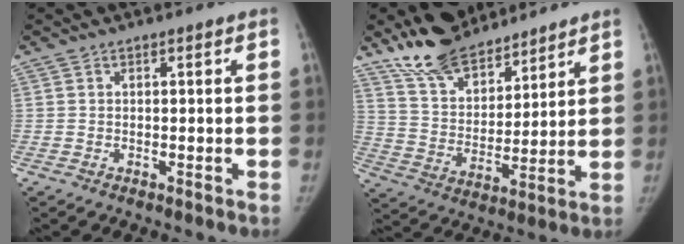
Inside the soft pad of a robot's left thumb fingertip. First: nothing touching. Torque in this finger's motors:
{"motor_torque": [0.99, -0.64, 1.17, -1.61, 0.05]}